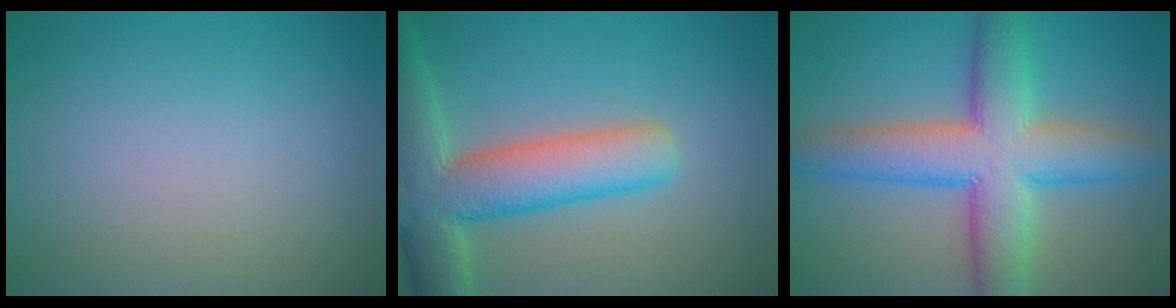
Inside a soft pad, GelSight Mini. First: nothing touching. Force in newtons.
{"total": 9.0, "press": 8.9, "slide": 0.6}
{"total": 9.3, "press": 9.3, "slide": 0.1}